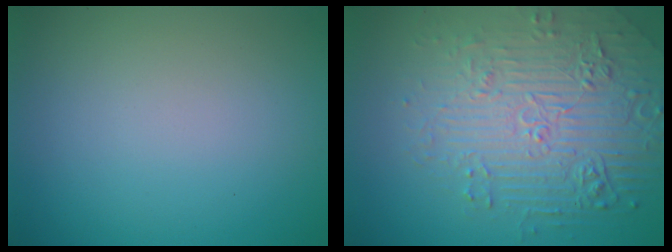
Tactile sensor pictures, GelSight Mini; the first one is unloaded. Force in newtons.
{"total": 7.2, "press": 5.4, "slide": 4.8}